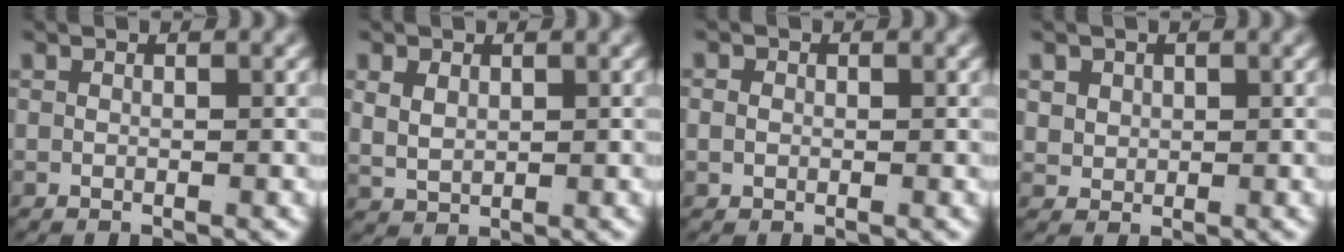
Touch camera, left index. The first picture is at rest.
{"total": 2.8, "force": [0.8, 2.3, 1.4], "torque": [-0.042, -0.011, 0.027]}
{"total": 1.0, "force": [-0.1, 0.9, 0.5], "torque": [-0.019, -0.009, 0.004]}
{"total": 2.3, "force": [0.9, 1.9, 0.9], "torque": [-0.031, -0.014, 0.030]}